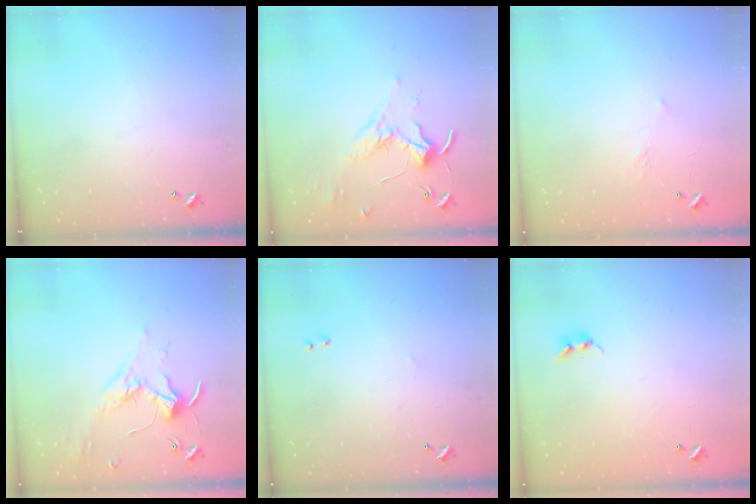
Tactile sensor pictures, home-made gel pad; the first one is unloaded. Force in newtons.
{"total": 1.8, "press": 1.8, "slide": 0.4}
{"total": 5.5, "press": 5.5, "slide": 0.9}
{"total": 1.7, "press": 1.7, "slide": 0.4}
{"total": 2.5, "press": 2.4, "slide": 0.4}
{"total": 5.9, "press": 5.9, "slide": 0.4}